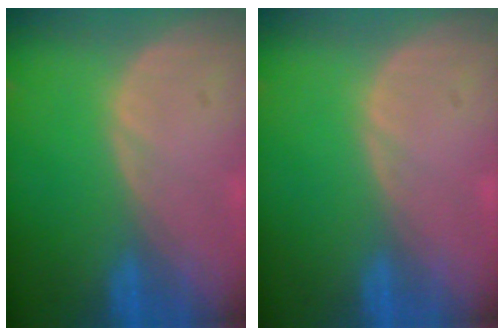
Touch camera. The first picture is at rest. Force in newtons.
{"total": 0.0}